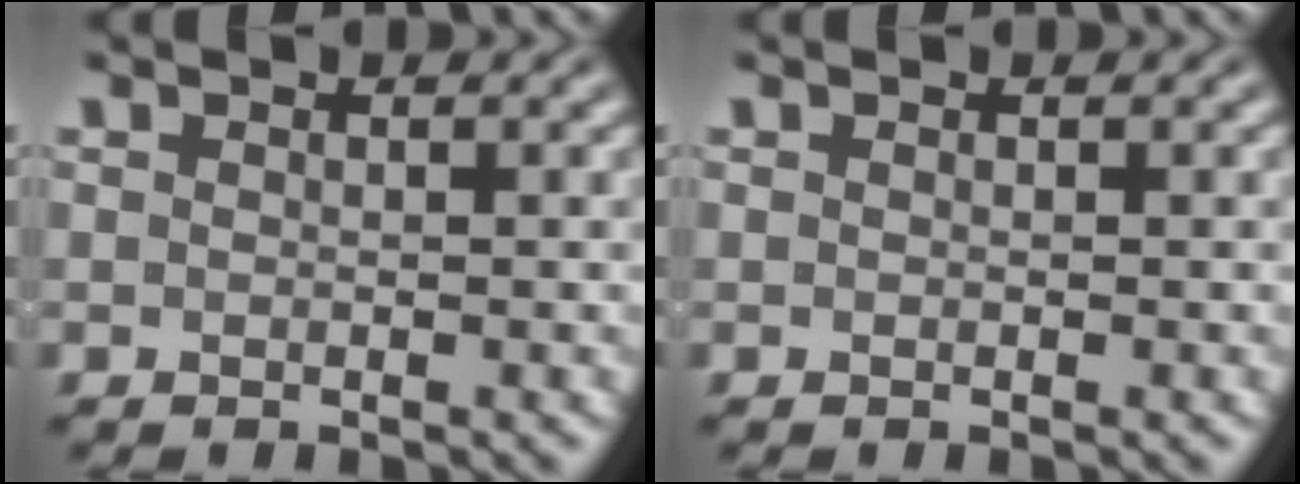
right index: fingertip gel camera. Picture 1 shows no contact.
{"total": 0.0}